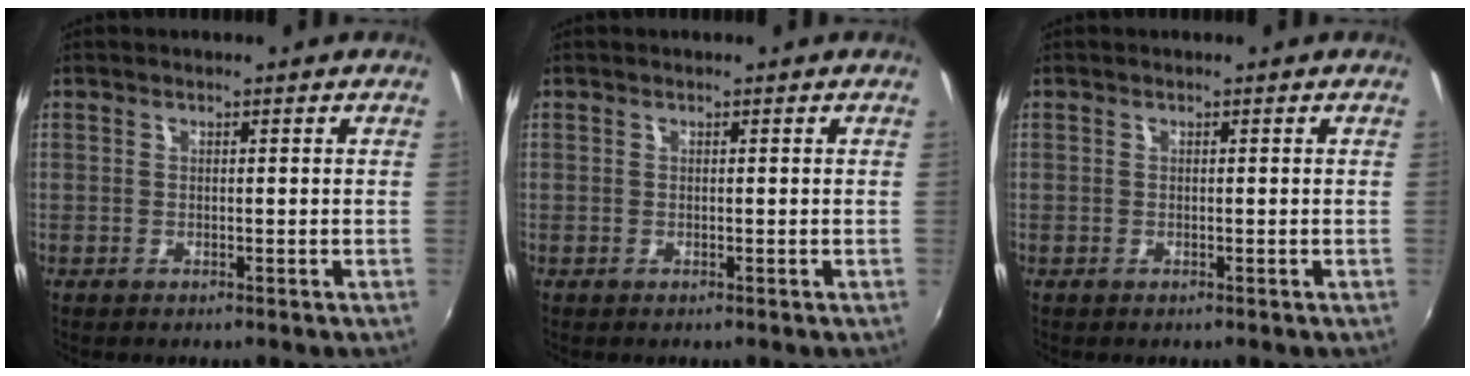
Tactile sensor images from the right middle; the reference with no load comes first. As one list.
[{"total": 0.0}, {"total": 0.0}]